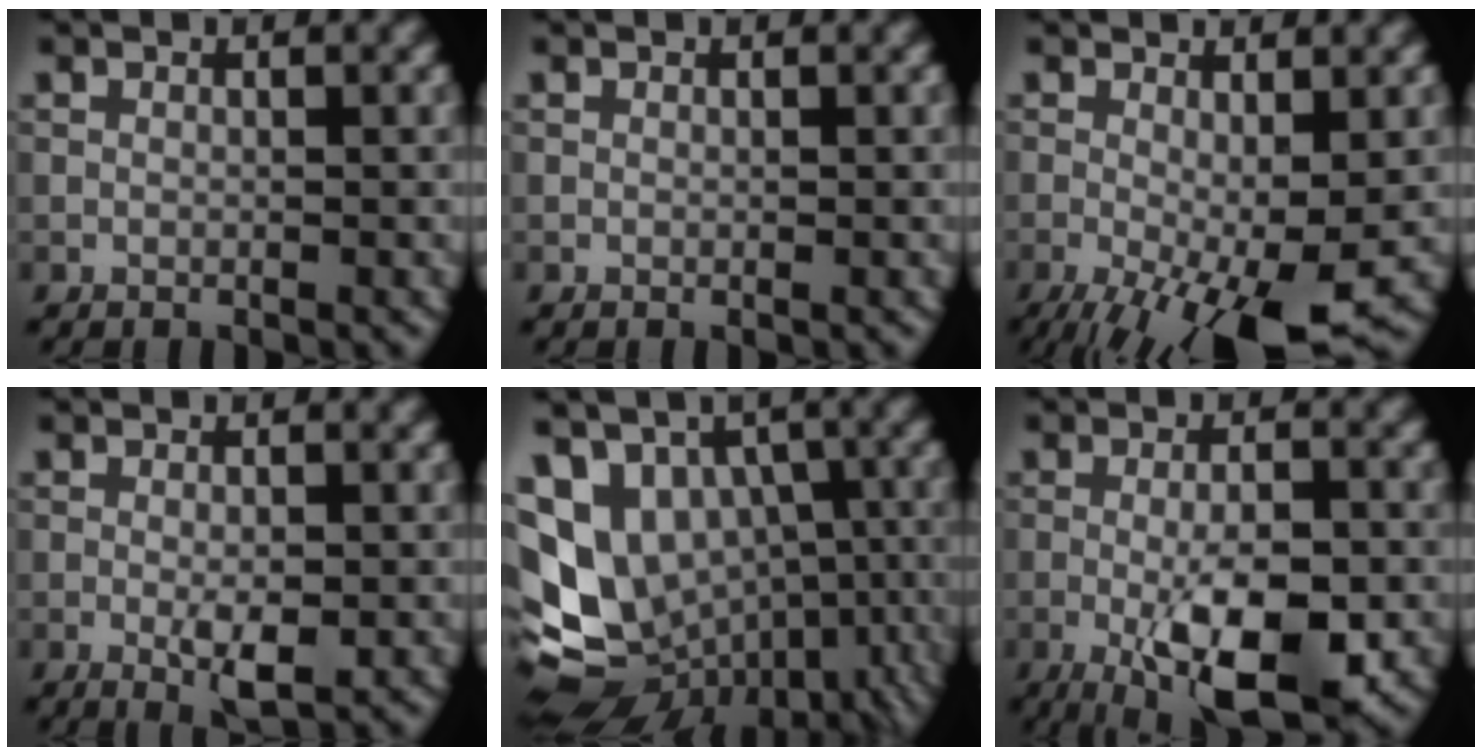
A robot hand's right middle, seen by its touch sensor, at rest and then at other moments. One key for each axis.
{"total": 0.0}
{"total": 8.9, "fx": -3.5, "fy": 2.5, "fz": 7.8, "tx": -0.143, "ty": -0.024, "tz": -0.050}
{"total": 3.0, "fx": -0.9, "fy": 0.9, "fz": 2.7, "tx": -0.048, "ty": -0.004, "tz": -0.011}
{"total": 12.3, "fx": -2.1, "fy": 8.9, "fz": 8.2, "tx": -0.130, "ty": -0.010, "tz": -0.016}
{"total": 10.0, "fx": -3.3, "fy": 3.4, "fz": 8.8, "tx": -0.146, "ty": -0.008, "tz": -0.050}